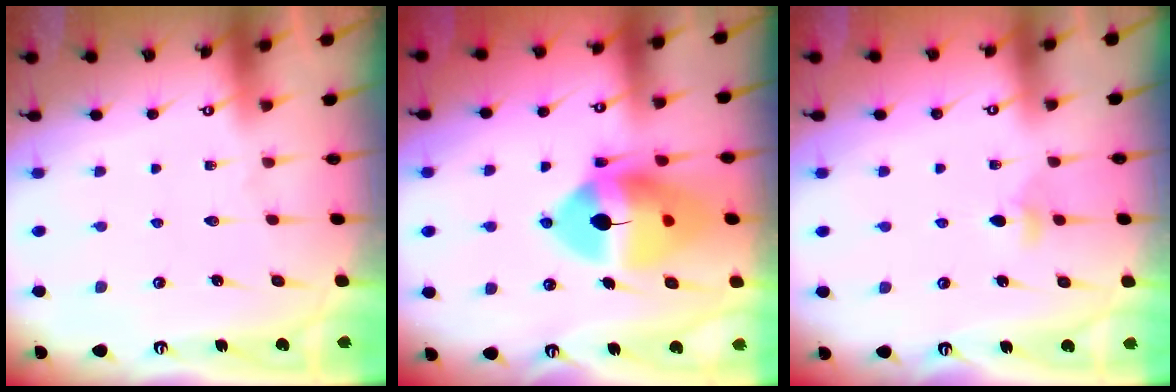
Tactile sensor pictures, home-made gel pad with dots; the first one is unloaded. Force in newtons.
{"total": 16.4, "press": 16.2, "slide": 2.3}
{"total": 4.6, "press": 4.5, "slide": 0.9}